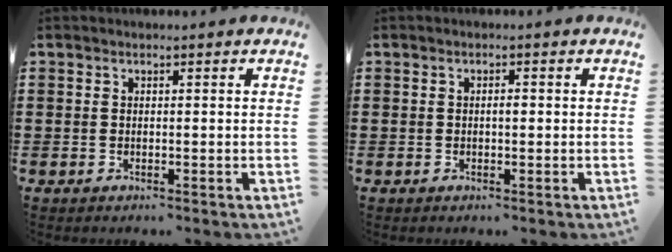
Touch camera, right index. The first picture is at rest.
{"total": 1.1, "force": [-0.1, 0.3, 1.0], "torque": [-0.020, -0.001, -0.002]}